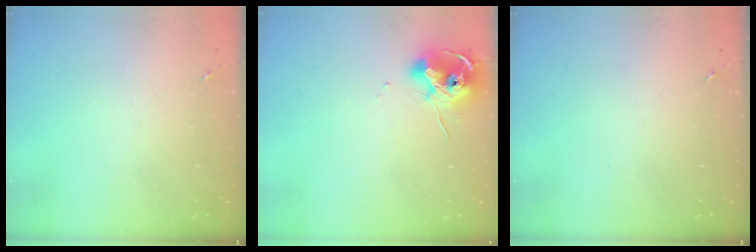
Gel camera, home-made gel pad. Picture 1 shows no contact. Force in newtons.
{"total": 10.3, "press": 10.3, "slide": 0.9}
{"total": 0.0}